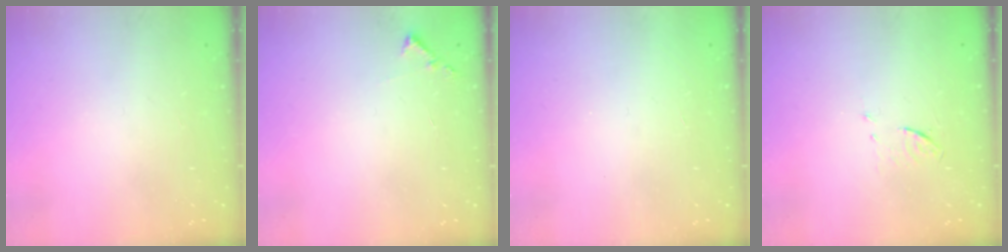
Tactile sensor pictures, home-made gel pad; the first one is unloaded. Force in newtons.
{"total": 5.2, "press": 5.2, "slide": 0.6}
{"total": 1.6, "press": 1.6, "slide": 0.1}
{"total": 3.9, "press": 3.6, "slide": 1.4}